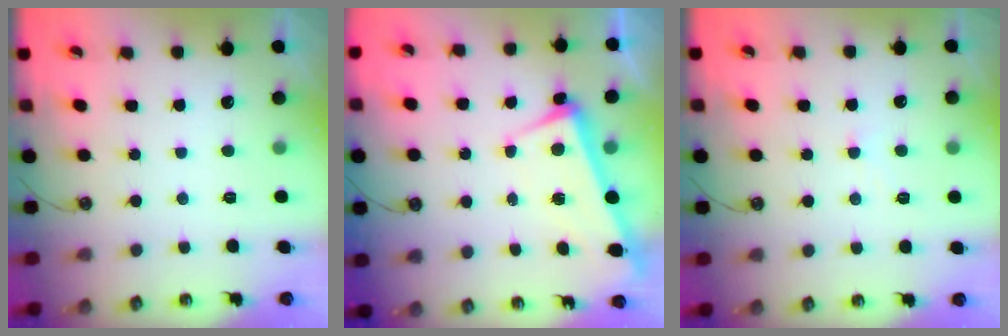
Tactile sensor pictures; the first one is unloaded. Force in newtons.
{"total": 4.1, "press": 4.0, "slide": 1.2}
{"total": 0.9, "press": 0.9, "slide": 0.1}